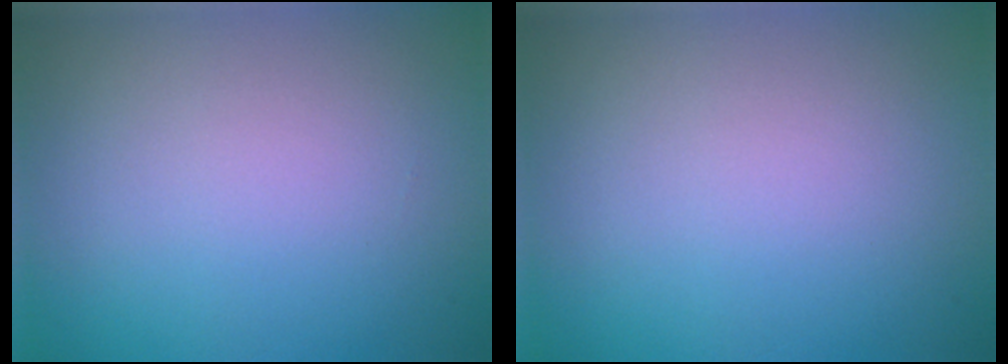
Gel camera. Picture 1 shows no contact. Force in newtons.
{"total": 0.0}